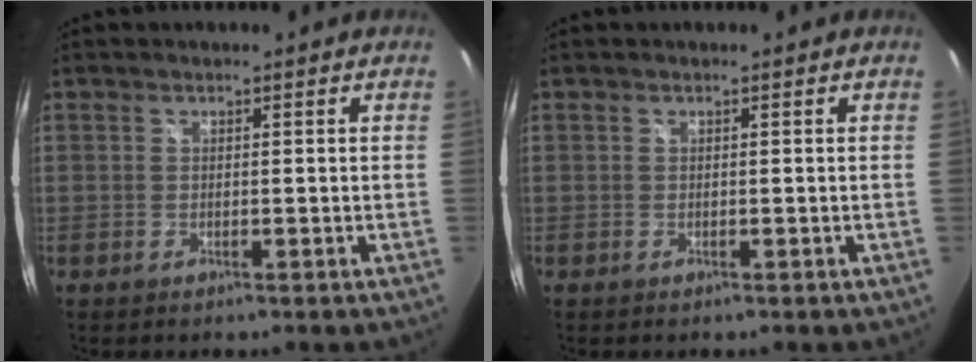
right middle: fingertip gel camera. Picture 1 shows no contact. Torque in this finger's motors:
{"motor_torque": [0.00, -0.01, 0.00, 0.00]}